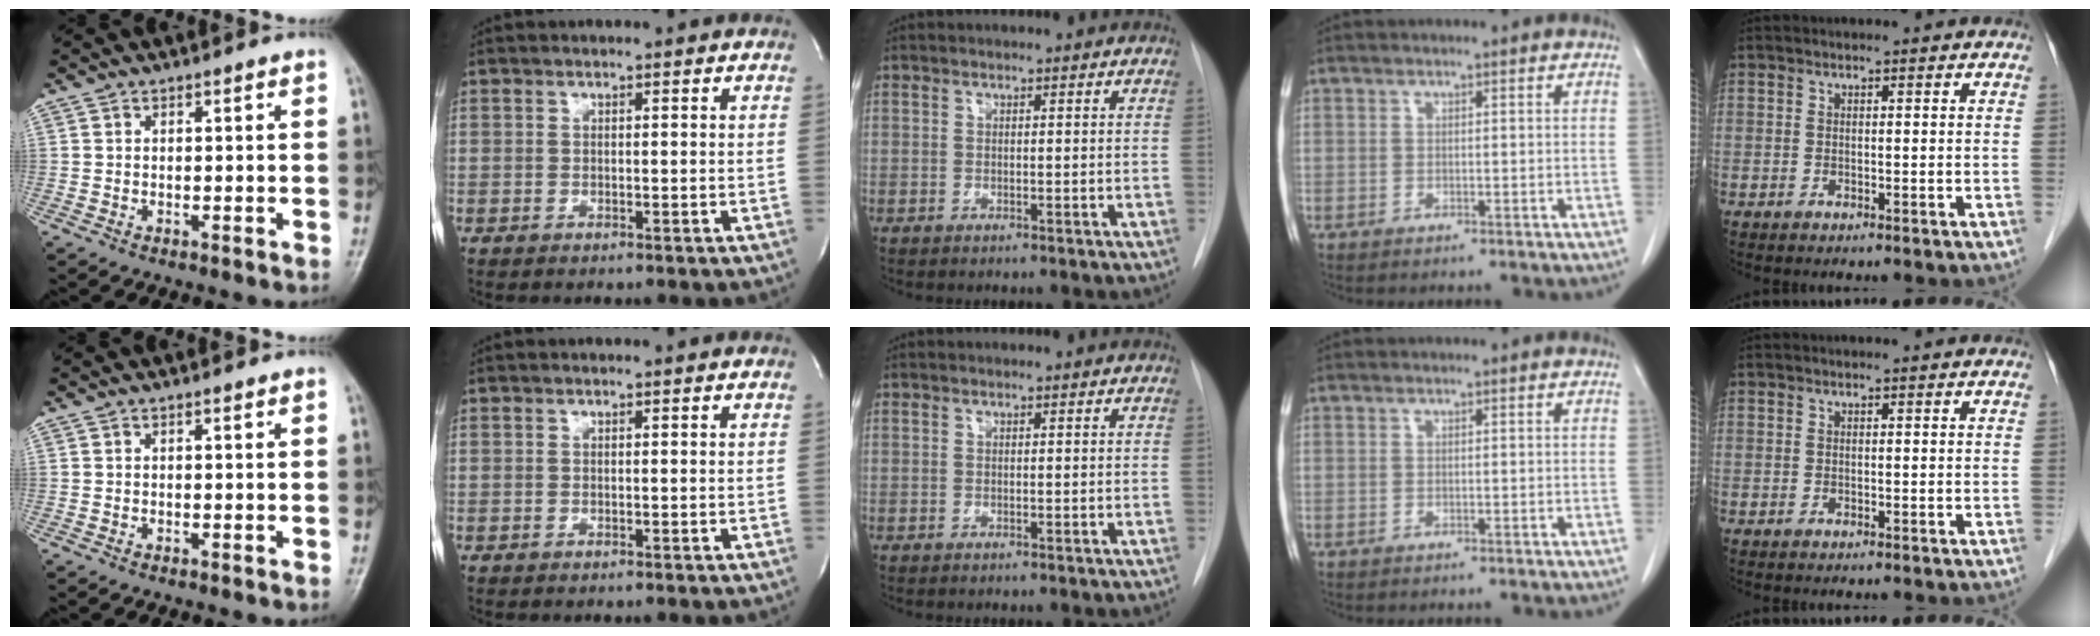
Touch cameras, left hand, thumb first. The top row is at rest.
{}